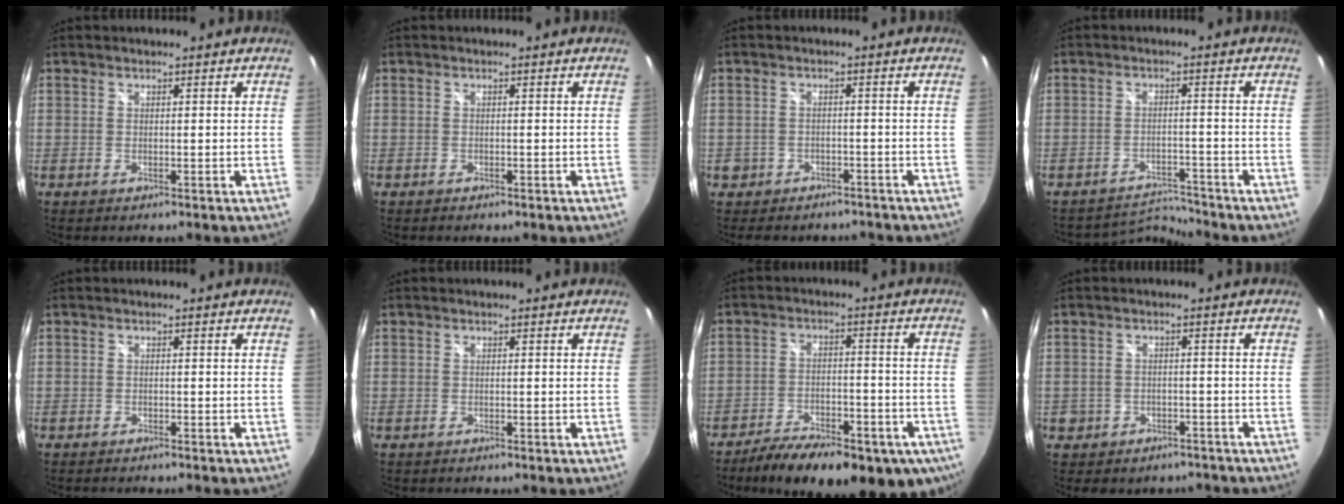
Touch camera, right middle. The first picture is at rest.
{"total": 1.0, "force": [-0.8, 0.5, 0.4], "torque": [-0.010, 0.000, -0.010]}
{"total": 4.7, "force": [-3.2, 3.3, 0.9], "torque": [-0.025, 0.009, -0.040]}
{"total": 3.8, "force": [-3.5, 0.1, -1.3], "torque": [0.013, 0.011, -0.060]}
{"total": 1.8, "force": [-1.6, 0.3, 0.5], "torque": [-0.016, -0.012, -0.028]}
{"total": 0.0}
{"total": 21.2, "force": [-14.4, 8.6, 13.0], "torque": [-0.226, -0.036, -0.193]}
{"total": 5.6, "force": [-3.5, 4.2, 1.1], "torque": [-0.033, 0.015, -0.036]}